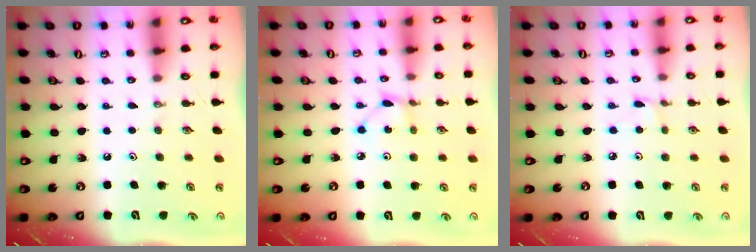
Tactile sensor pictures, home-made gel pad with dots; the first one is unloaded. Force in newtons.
{"total": 1.9, "press": 1.9, "slide": 0.3}
{"total": 1.5, "press": 1.5, "slide": 0.2}